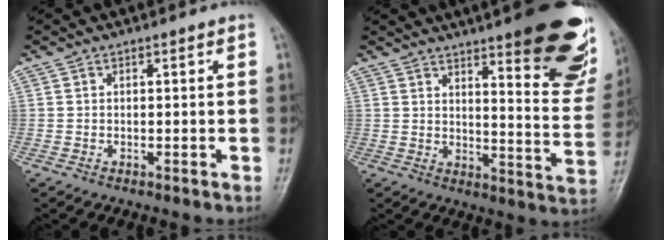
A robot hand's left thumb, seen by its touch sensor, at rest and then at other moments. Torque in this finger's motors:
{"motor_torque": [2.07, 1.10, 1.35, -1.44, 0.27]}